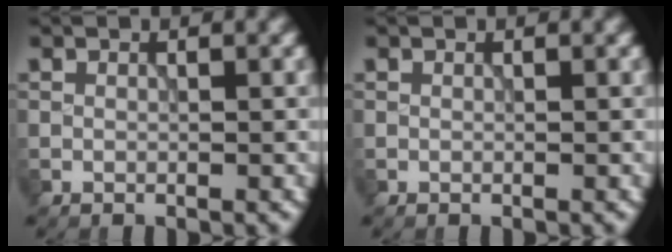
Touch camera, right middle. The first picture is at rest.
{"total": 0.0}